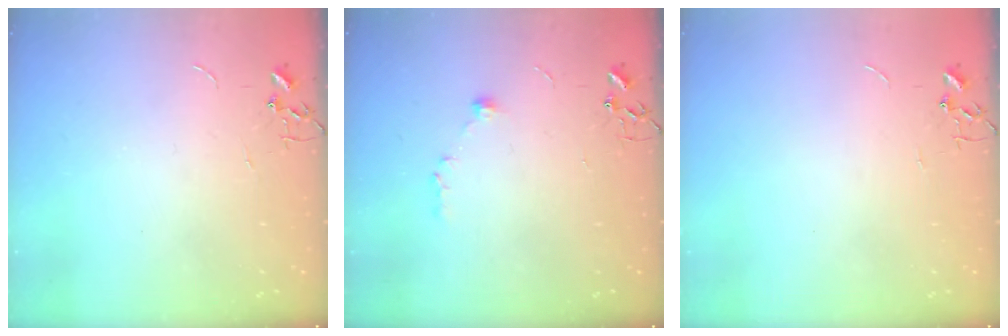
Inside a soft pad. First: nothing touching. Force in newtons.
{"total": 7.2, "press": 7.1, "slide": 1.2}
{"total": 0.0}